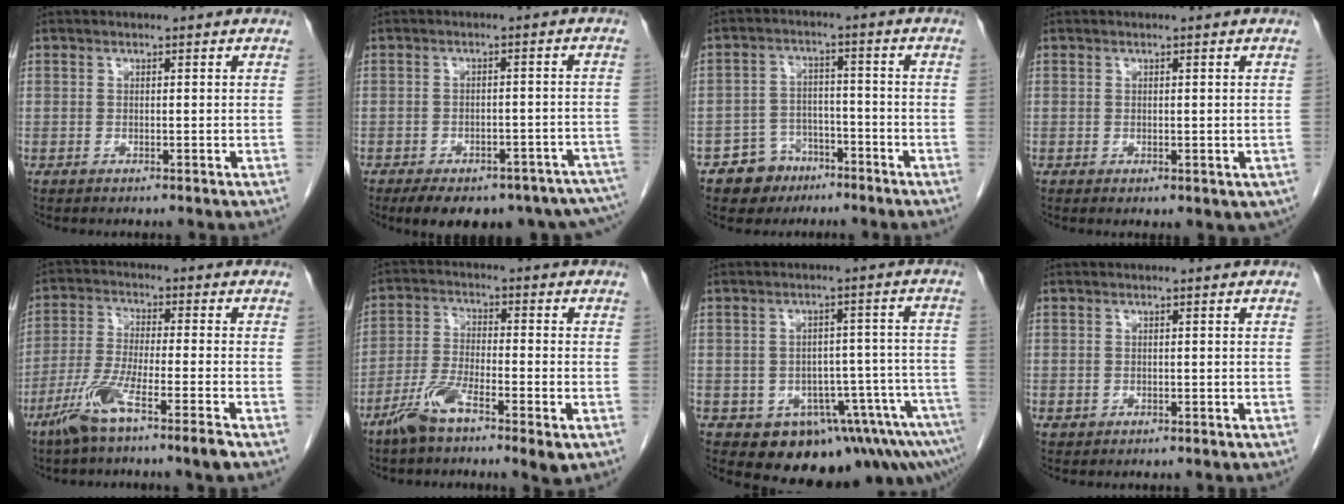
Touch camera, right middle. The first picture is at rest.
{"total": 21.0, "force": [-15.6, 9.6, 10.3], "torque": [-0.131, 0.011, -0.176]}
{"total": 5.9, "force": [-3.9, 4.3, 0.7], "torque": [-0.008, 0.012, -0.062]}
{"total": 2.3, "force": [-0.3, 1.5, 1.7], "torque": [-0.022, -0.006, 0.004]}
{"total": 8.7, "force": [-5.4, -0.4, 6.8], "torque": [-0.136, -0.016, -0.107]}
{"total": 8.4, "force": [-5.0, 1.5, 6.6], "torque": [-0.131, -0.008, -0.093]}
{"total": 12.3, "force": [-8.8, 4.9, 7.1], "torque": [-0.050, 0.034, -0.106]}
{"total": 0.5, "force": [-0.1, 0.5, 0.1], "torque": [-0.003, 0.002, 0.001]}